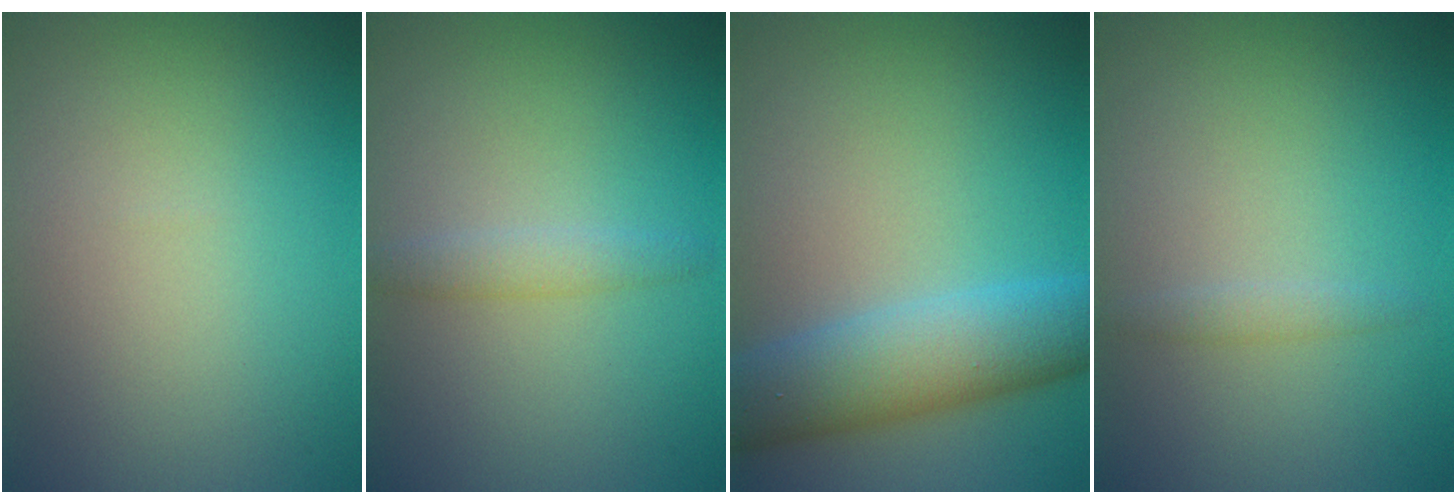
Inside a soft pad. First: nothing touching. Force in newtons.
{"total": 1.6, "press": 1.6, "slide": 0.0}
{"total": 7.3, "press": 7.3, "slide": 0.2}
{"total": 1.0, "press": 1.0, "slide": 0.0}